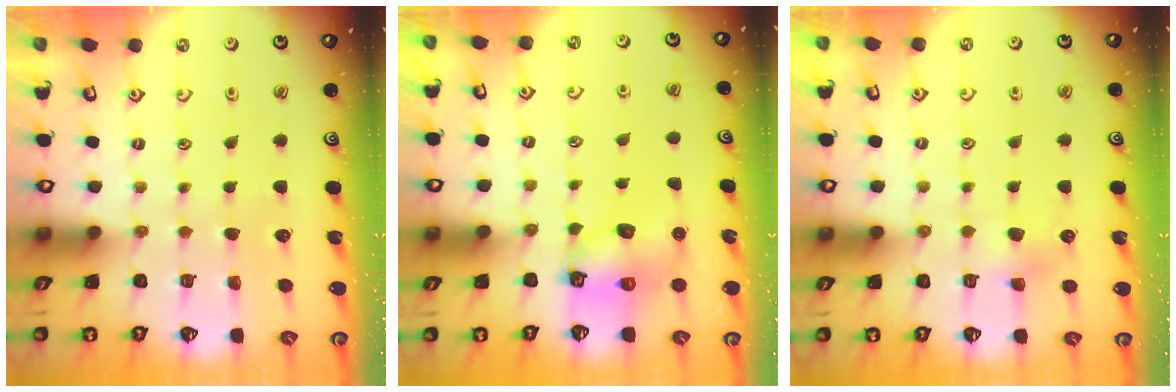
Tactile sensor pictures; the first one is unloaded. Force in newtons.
{"total": 7.1, "press": 7.1, "slide": 0.5}
{"total": 4.0, "press": 3.9, "slide": 0.8}